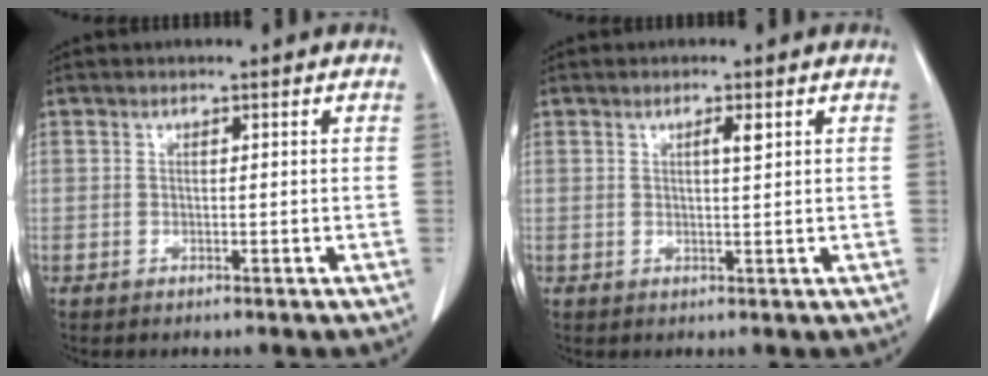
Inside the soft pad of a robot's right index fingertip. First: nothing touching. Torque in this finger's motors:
{"motor_torque": [-0.03, 0.10, -0.02, 0.00]}